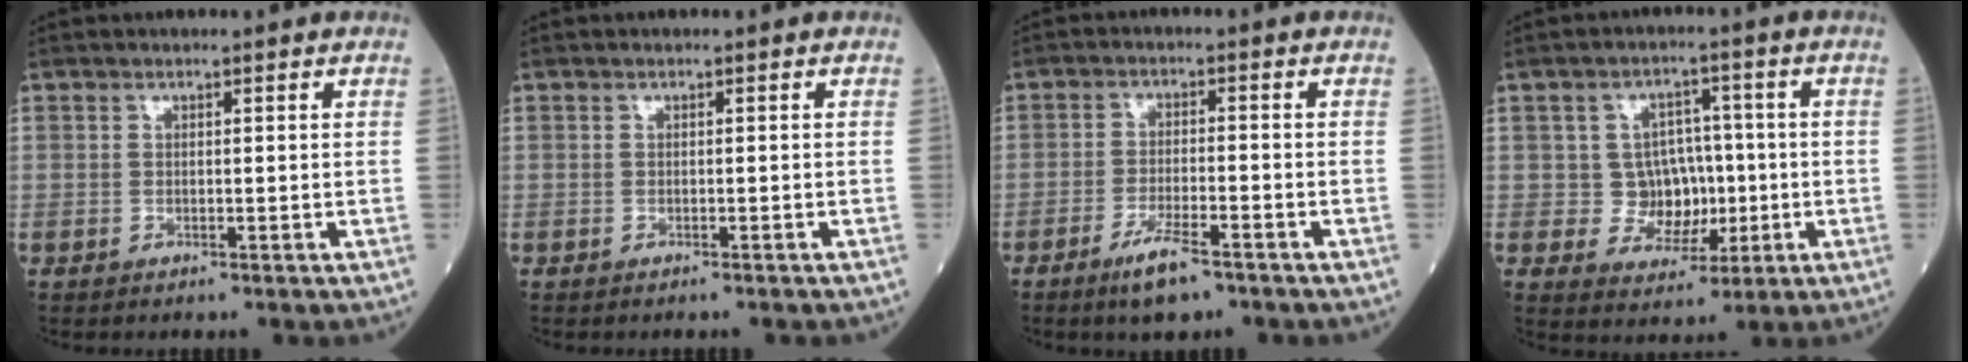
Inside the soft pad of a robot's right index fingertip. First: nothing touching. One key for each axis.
{"total": 0.8, "fx": -0.8, "fy": 0.0, "fz": 0.3, "tx": -0.006, "ty": -0.001, "tz": -0.011}
{"total": 5.7, "fx": -4.0, "fy": 0.9, "fz": 4.0, "tx": -0.080, "ty": -0.008, "tz": -0.069}
{"total": 6.5, "fx": -0.4, "fy": 5.8, "fz": 3.0, "tx": -0.034, "ty": 0.016, "tz": 0.003}